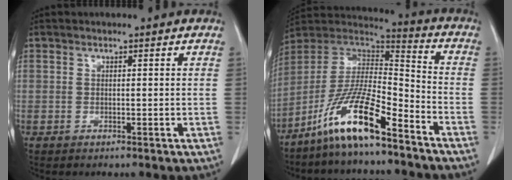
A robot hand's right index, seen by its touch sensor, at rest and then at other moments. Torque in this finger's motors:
{"motor_torque": [1.37, -0.77, 0.98, 0.21]}